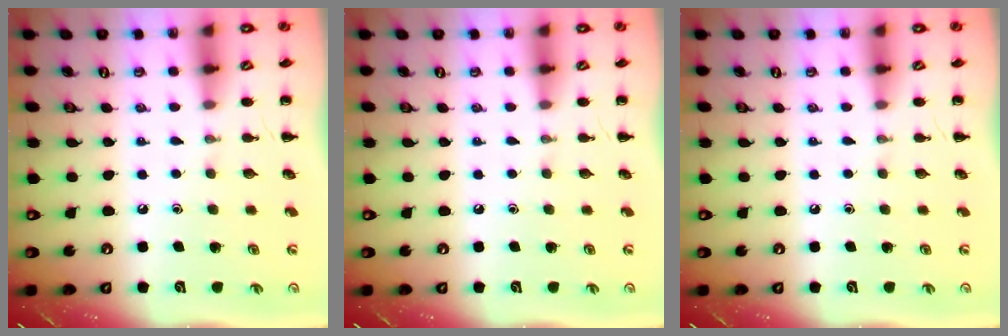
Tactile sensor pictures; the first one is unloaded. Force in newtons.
{"total": 0.0}
{"total": 0.0}